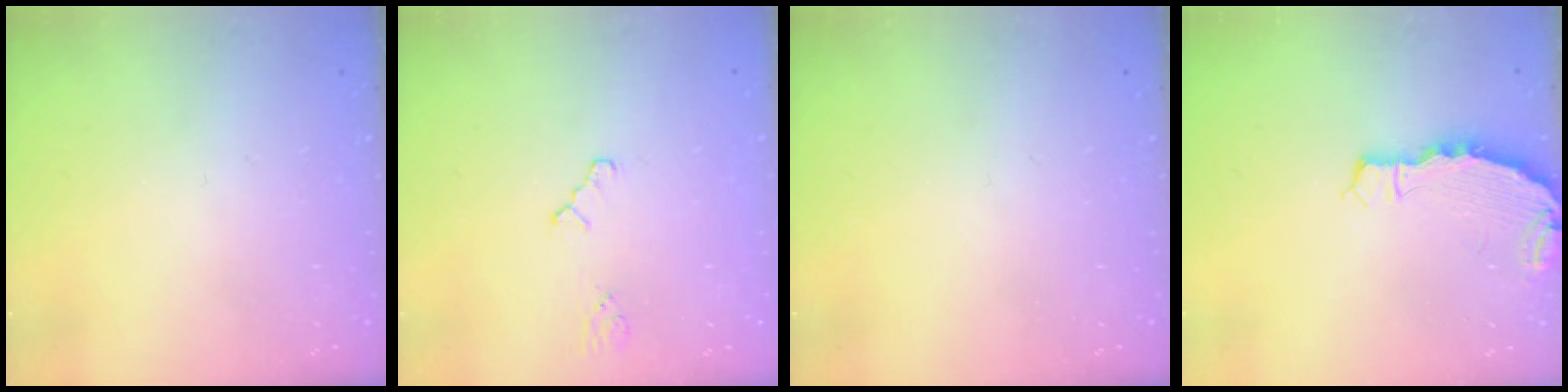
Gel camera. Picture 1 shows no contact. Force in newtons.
{"total": 1.6, "press": 1.6, "slide": 0.3}
{"total": 0.0}
{"total": 4.4, "press": 4.4, "slide": 0.3}